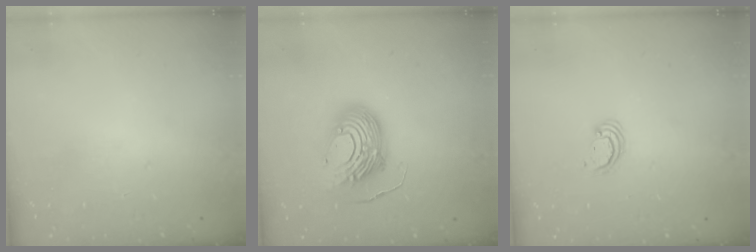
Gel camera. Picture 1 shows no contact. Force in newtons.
{"total": 14.0, "press": 14.0, "slide": 1.1}
{"total": 2.4, "press": 2.4, "slide": 0.3}